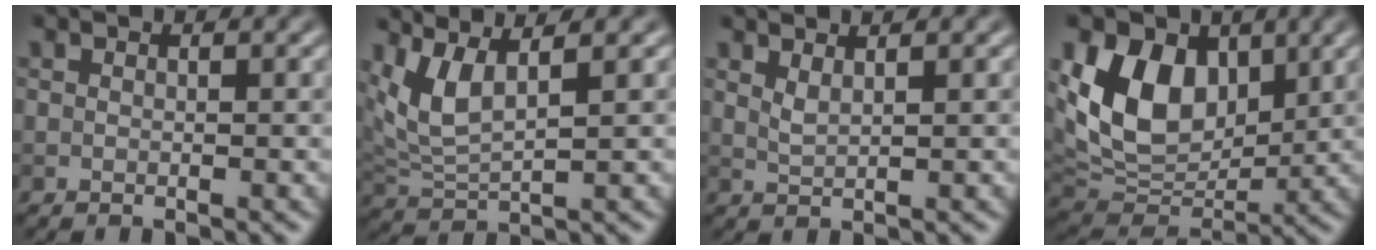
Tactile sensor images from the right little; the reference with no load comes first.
{"total": 4.0, "force": [2.4, 1.2, 3.1], "torque": [-0.079, 0.002, 0.056]}
{"total": 1.4, "force": [1.0, 0.4, 0.9], "torque": [-0.019, -0.001, 0.019]}
{"total": 10.2, "force": [3.1, 7.0, 6.7], "torque": [-0.134, -0.007, 0.051]}